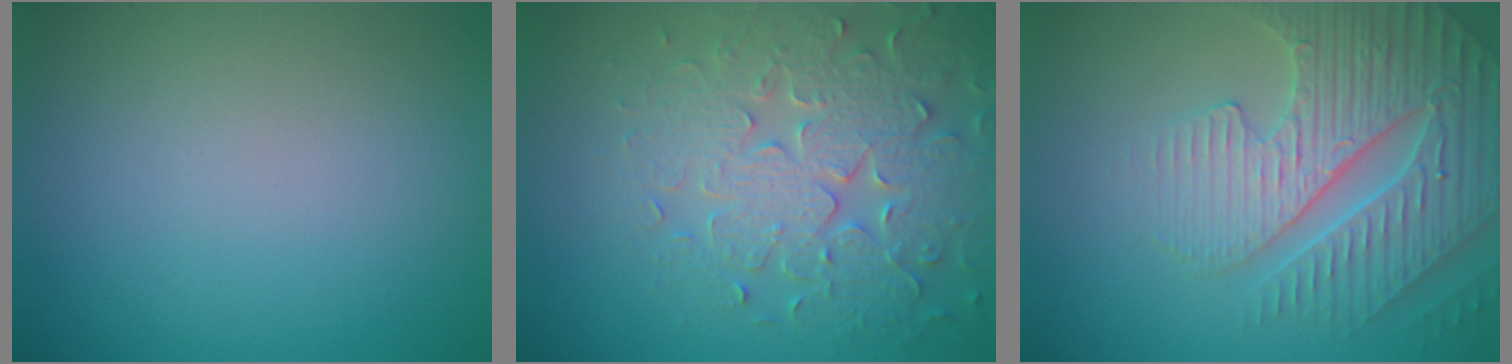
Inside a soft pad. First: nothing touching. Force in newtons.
{"total": 6.5, "press": 5.5, "slide": 3.5}
{"total": 5.3, "press": 5.1, "slide": 1.4}